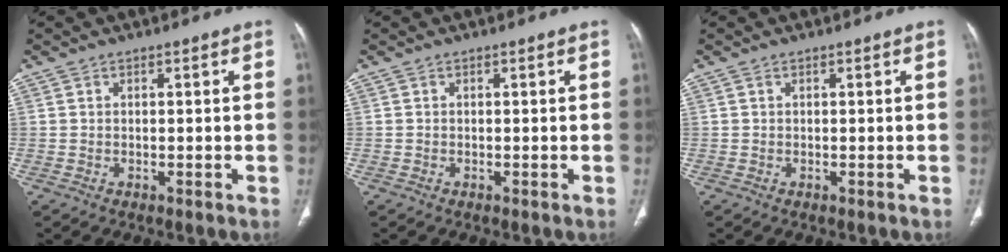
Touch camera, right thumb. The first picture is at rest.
{"total": 0.0}
{"total": 0.0}